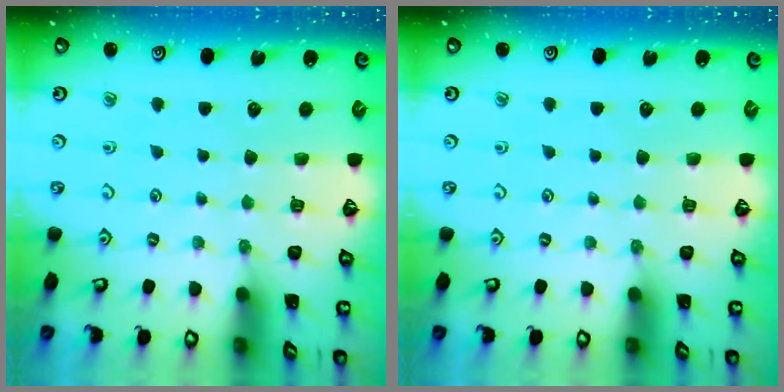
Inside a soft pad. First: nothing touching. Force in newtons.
{"total": 0.0}